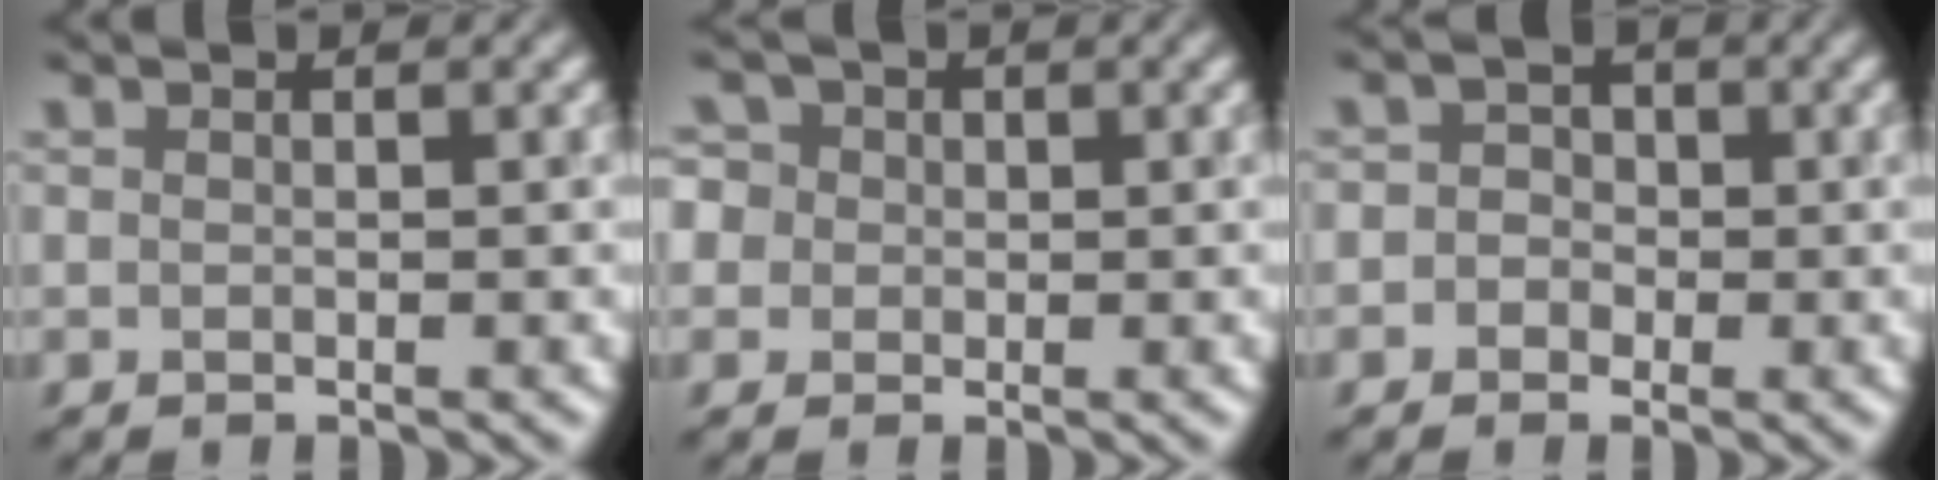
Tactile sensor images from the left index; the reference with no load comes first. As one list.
[{"total": 4.8, "force": [1.8, 3.9, 2.0], "torque": [-0.039, 0.027, 0.005]}, {"total": 1.8, "force": [-0.5, 1.7, 0.4], "torque": [0.027, 0.006, -0.030]}]